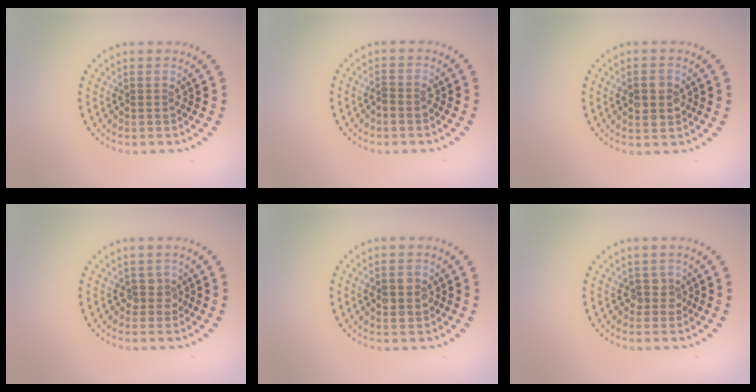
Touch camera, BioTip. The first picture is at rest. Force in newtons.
{"total": 1.1, "press": 1.0, "slide": 0.5}
{"total": 2.8, "press": 2.8, "slide": 0.1}
{"total": 1.4, "press": 1.1, "slide": 0.9}
{"total": 2.8, "press": 2.8, "slide": 0.1}
{"total": 1.4, "press": 1.1, "slide": 0.9}